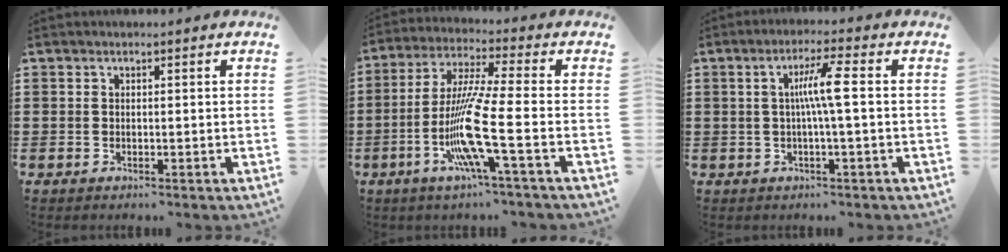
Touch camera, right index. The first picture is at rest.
{"total": 12.5, "force": [-4.0, 0.6, 11.8], "torque": [-0.253, -0.021, -0.086]}
{"total": 5.6, "force": [0.1, -0.1, 5.6], "torque": [-0.105, 0.000, -0.005]}